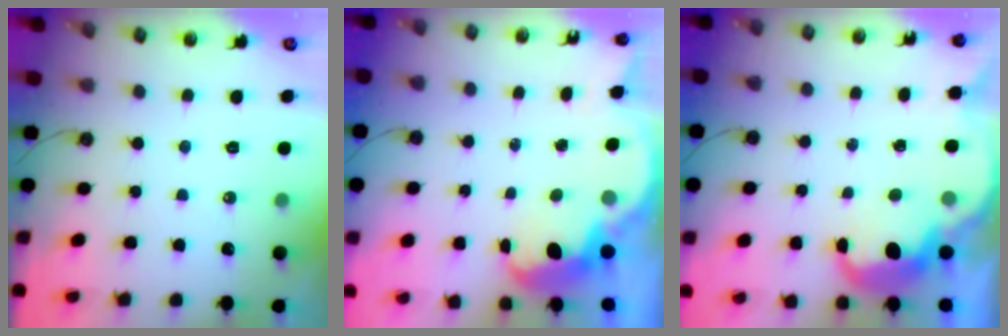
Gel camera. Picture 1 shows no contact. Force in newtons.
{"total": 5.8, "press": 5.7, "slide": 0.6}
{"total": 6.1, "press": 6.0, "slide": 0.5}